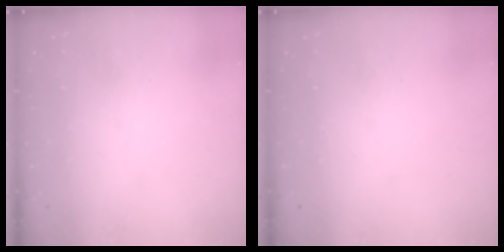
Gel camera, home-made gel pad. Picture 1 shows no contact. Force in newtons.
{"total": 0.0}